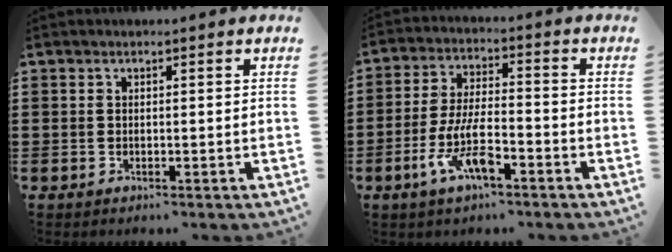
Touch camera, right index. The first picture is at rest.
{"total": 8.2, "force": [-4.0, 2.5, 6.8], "torque": [-0.156, -0.009, -0.078]}